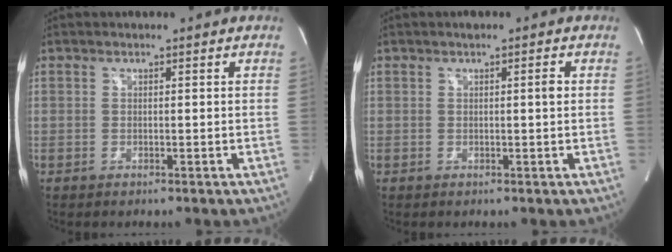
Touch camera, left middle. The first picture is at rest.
{"total": 1.4, "force": [0.3, 0.0, 1.4], "torque": [-0.024, 0.004, 0.006]}